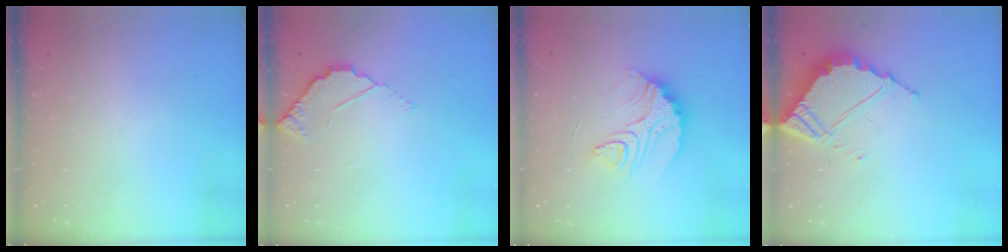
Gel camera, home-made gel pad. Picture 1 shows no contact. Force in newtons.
{"total": 3.0, "press": 3.0, "slide": 0.3}
{"total": 12.0, "press": 12.0, "slide": 0.6}
{"total": 5.9, "press": 5.9, "slide": 0.4}